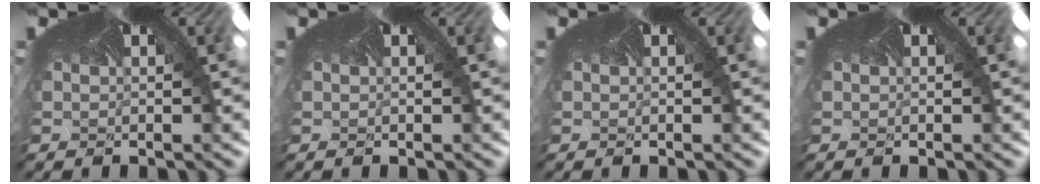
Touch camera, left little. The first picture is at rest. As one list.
[{"total": 0.0}, {"total": 0.0}, {"total": 0.0}]